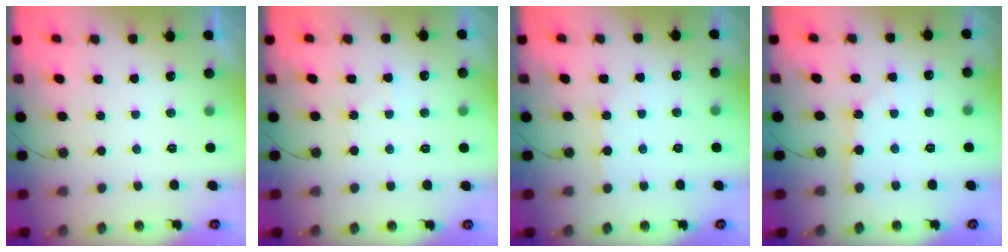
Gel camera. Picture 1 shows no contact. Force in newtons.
{"total": 3.7, "press": 3.7, "slide": 0.5}
{"total": 3.9, "press": 3.9, "slide": 0.5}
{"total": 2.2, "press": 2.2, "slide": 0.3}